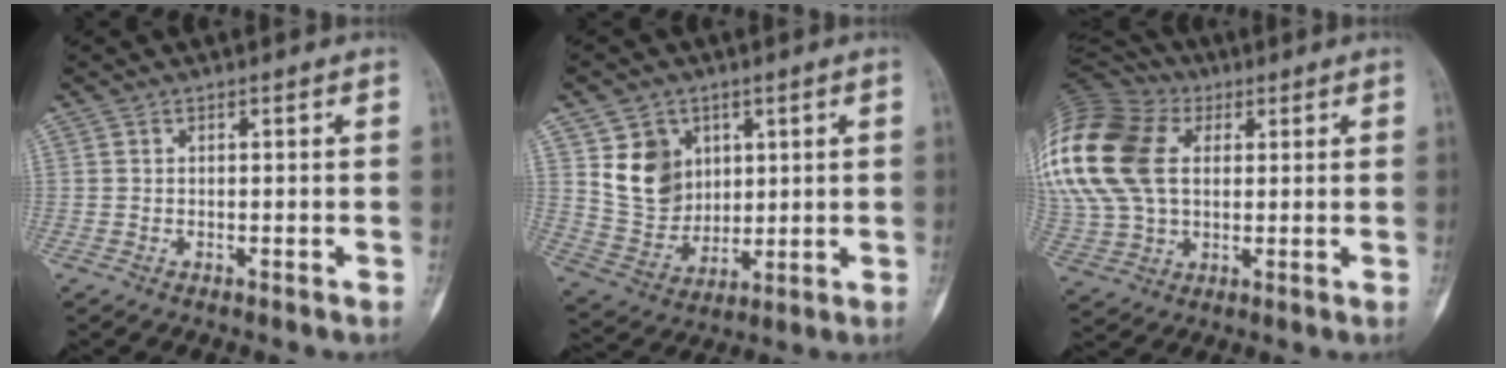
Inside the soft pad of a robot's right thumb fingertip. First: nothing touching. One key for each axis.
{"total": 11.3, "fx": 4.1, "fy": 9.2, "fz": 5.2, "tx": -0.063, "ty": -0.026, "tz": 0.095}
{"total": 28.8, "fx": 7.3, "fy": 20.0, "fz": 19.4, "tx": -0.471, "ty": 0.055, "tz": 0.146}